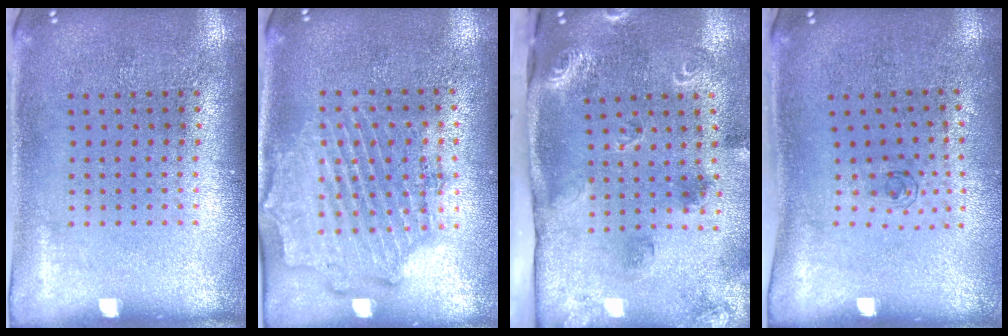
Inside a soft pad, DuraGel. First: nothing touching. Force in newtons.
{"total": 1.8, "press": 1.7, "slide": 0.7}
{"total": 2.1, "press": 1.8, "slide": 1.1}
{"total": 0.5, "press": 0.3, "slide": 0.5}